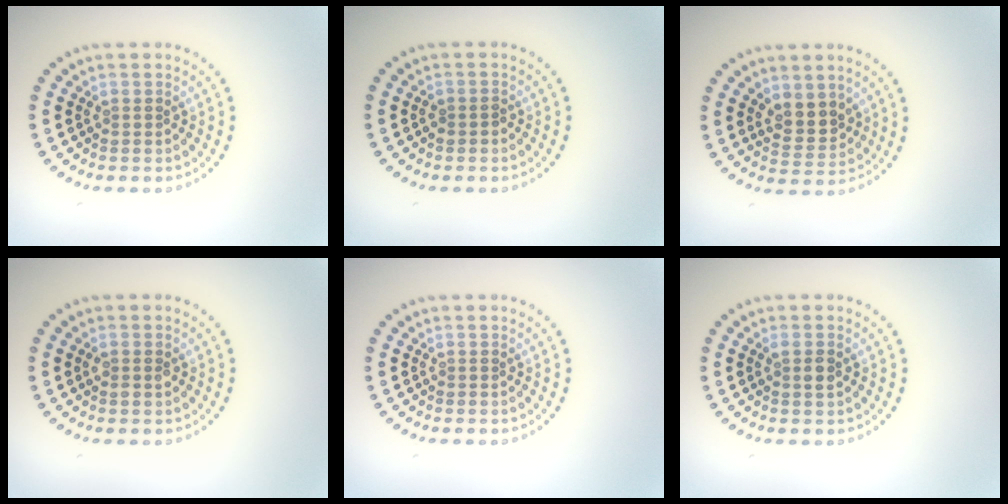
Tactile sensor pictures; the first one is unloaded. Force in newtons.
{"total": 0.8, "press": 0.7, "slide": 0.4}
{"total": 2.7, "press": 2.5, "slide": 1.0}
{"total": 1.1, "press": 1.1, "slide": 0.2}
{"total": 0.0}
{"total": 1.1, "press": 1.0, "slide": 0.5}